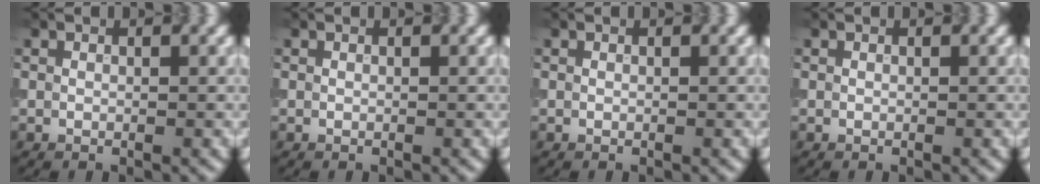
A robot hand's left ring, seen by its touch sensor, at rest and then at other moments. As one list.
[{"total": 0.0}, {"total": 0.0}, {"total": 0.0}]